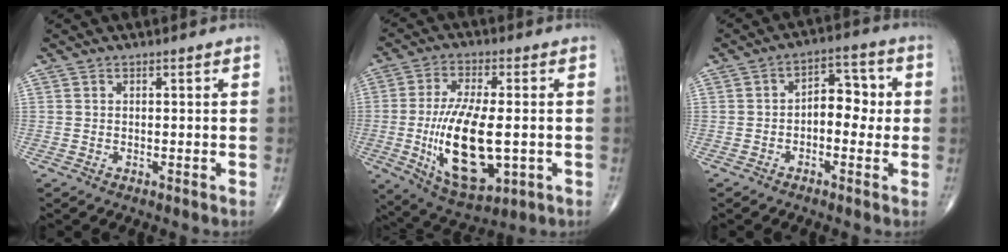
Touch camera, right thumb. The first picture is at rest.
{"total": 17.5, "force": [-2.3, 7.7, 15.5], "torque": [-0.280, -0.008, -0.025]}
{"total": 7.0, "force": [-0.4, 4.4, 5.4], "torque": [-0.040, 0.028, -0.018]}